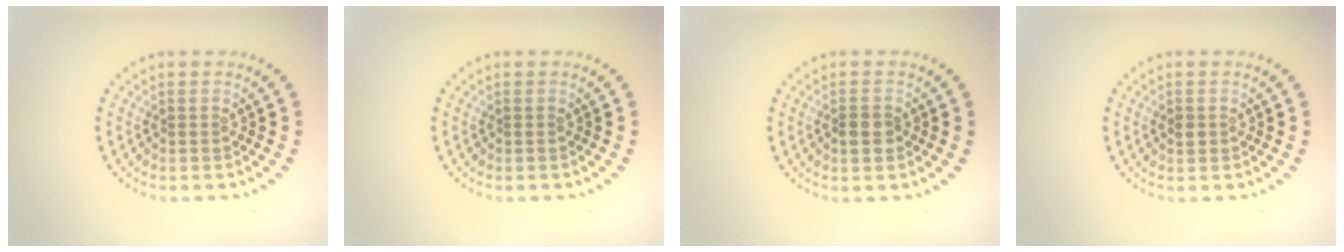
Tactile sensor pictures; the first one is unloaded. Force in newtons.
{"total": 0.0}
{"total": 1.8, "press": 1.7, "slide": 0.7}
{"total": 1.0, "press": 1.0, "slide": 0.3}